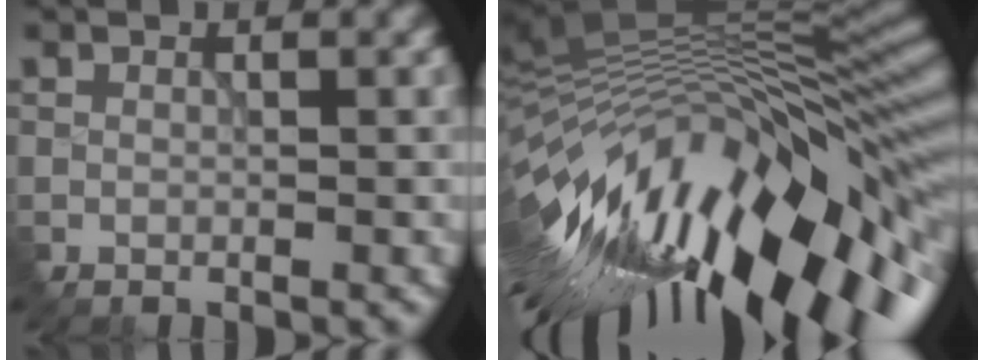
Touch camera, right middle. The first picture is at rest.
{"total": 17.5, "force": [-5.9, 6.5, 15.1], "torque": [-0.247, -0.010, -0.095]}